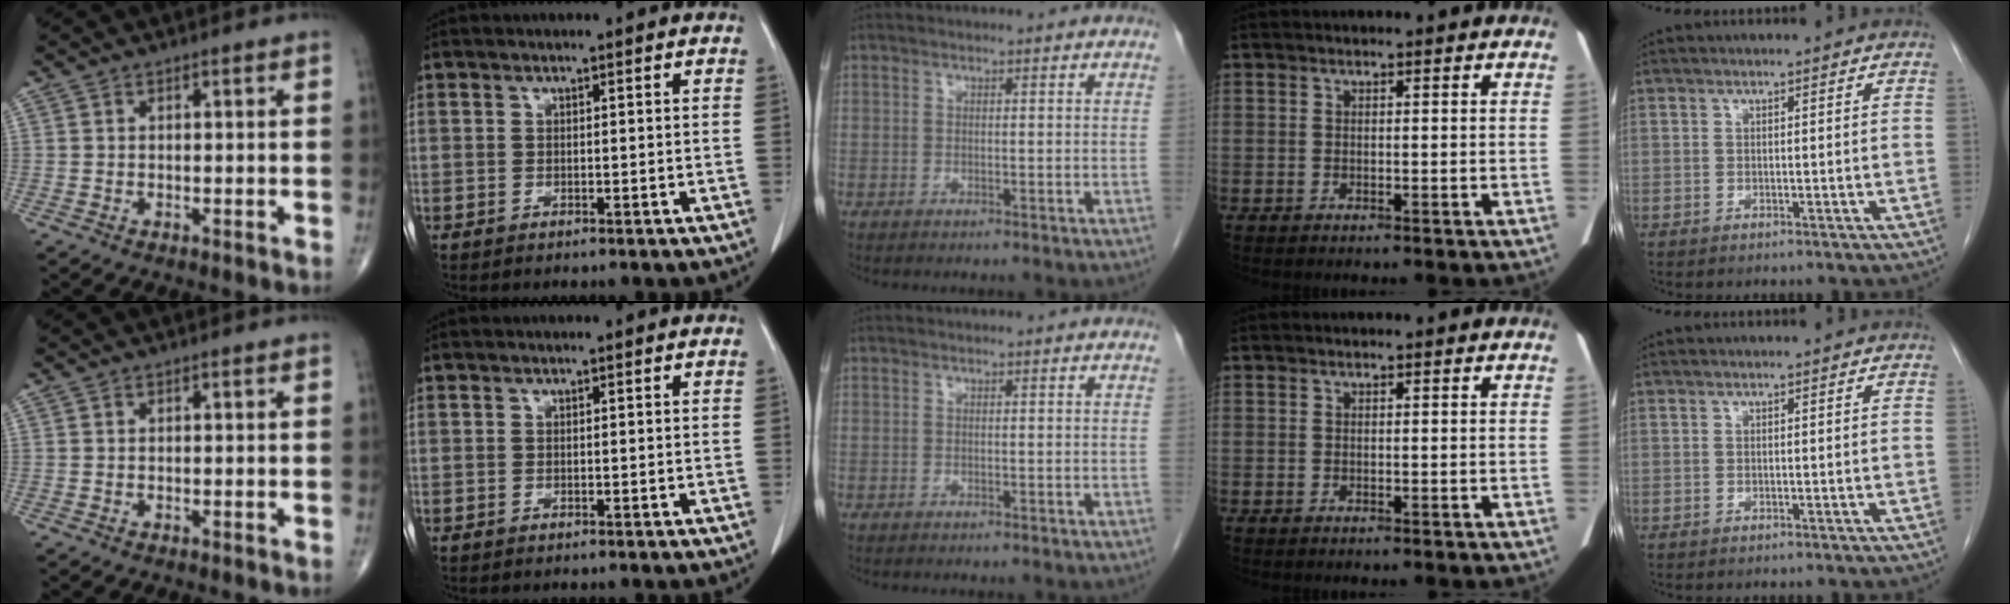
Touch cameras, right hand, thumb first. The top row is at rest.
{}